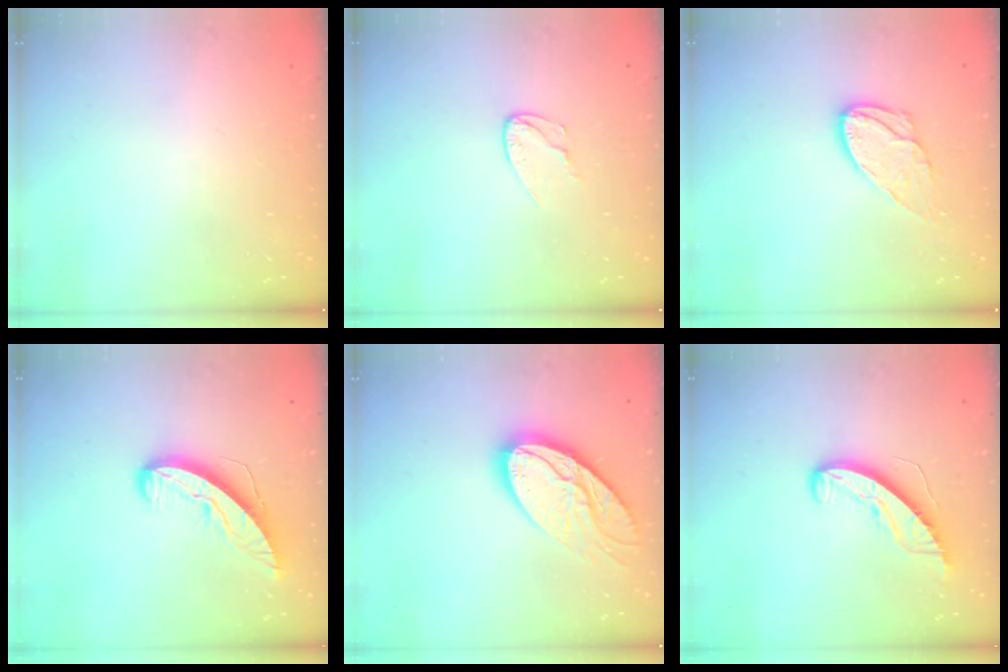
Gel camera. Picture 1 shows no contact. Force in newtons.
{"total": 6.3, "press": 6.2, "slide": 0.6}
{"total": 10.2, "press": 10.2, "slide": 0.9}
{"total": 9.3, "press": 9.3, "slide": 0.9}
{"total": 16.3, "press": 16.3, "slide": 1.3}
{"total": 8.5, "press": 8.5, "slide": 0.4}